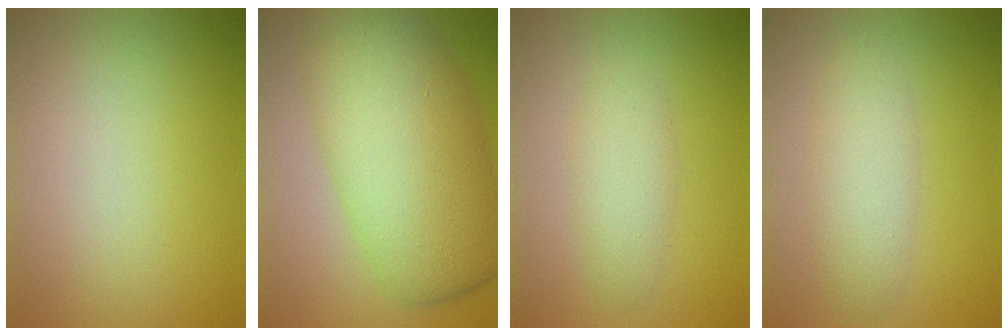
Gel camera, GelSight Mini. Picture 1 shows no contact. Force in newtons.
{"total": 11.2, "press": 11.2, "slide": 0.3}
{"total": 2.4, "press": 2.4, "slide": 0.0}
{"total": 3.5, "press": 3.5, "slide": 0.1}